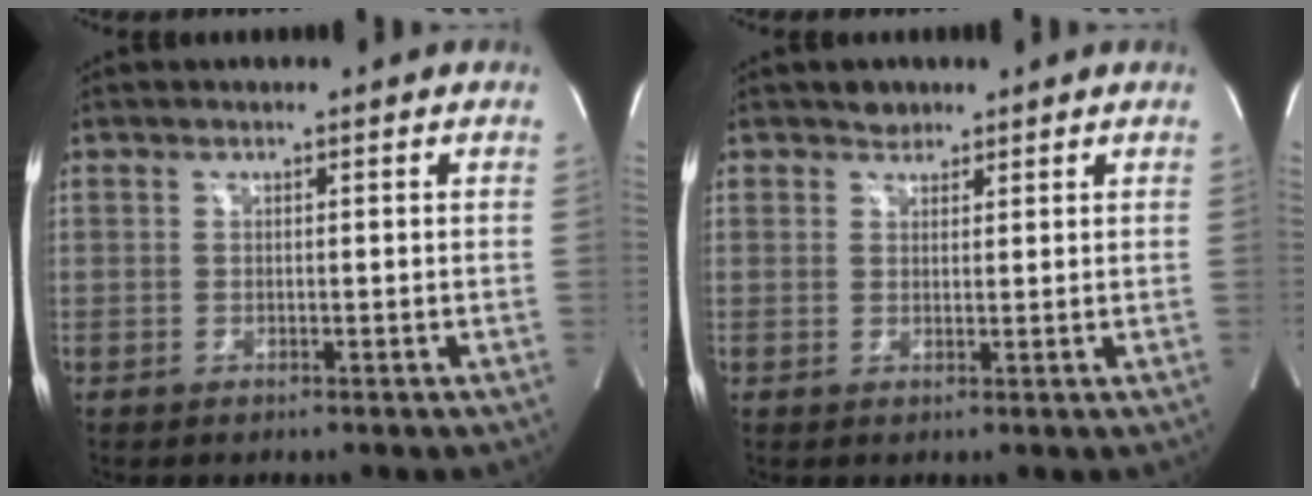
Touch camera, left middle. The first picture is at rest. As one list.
[{"total": 1.8, "force": [1.4, 1.2, 0.0], "torque": [0.004, 0.002, 0.019]}]